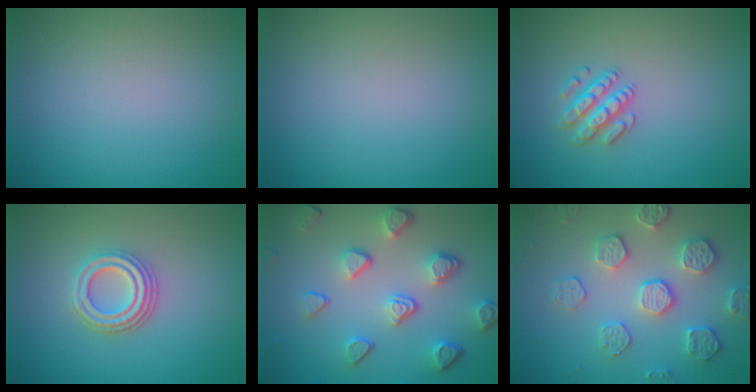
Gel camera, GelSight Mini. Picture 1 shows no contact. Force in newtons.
{"total": 0.0}
{"total": 2.4, "press": 2.3, "slide": 0.6}
{"total": 3.6, "press": 2.9, "slide": 2.1}
{"total": 5.1, "press": 3.8, "slide": 3.3}
{"total": 4.4, "press": 4.3, "slide": 1.1}